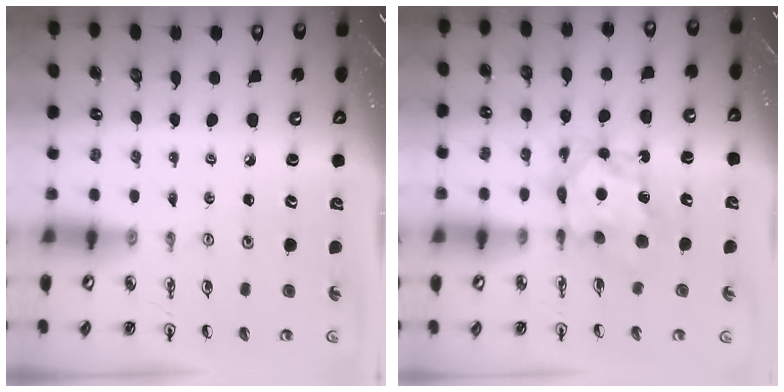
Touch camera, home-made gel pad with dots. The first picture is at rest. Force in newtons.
{"total": 7.5, "press": 7.5, "slide": 0.6}